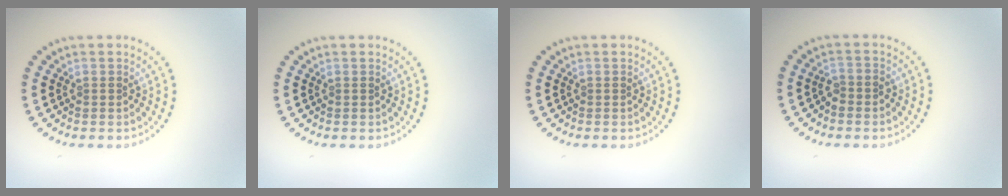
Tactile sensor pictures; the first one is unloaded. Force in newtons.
{"total": 0.0}
{"total": 0.0}
{"total": 1.1, "press": 1.1, "slide": 0.4}